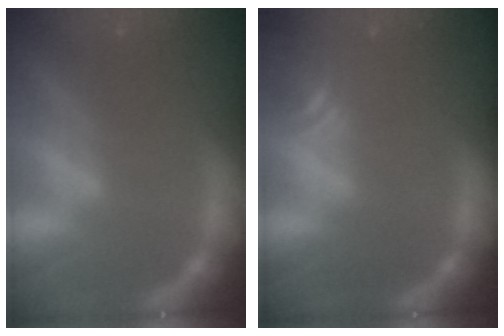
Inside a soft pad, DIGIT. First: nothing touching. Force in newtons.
{"total": 3.0}